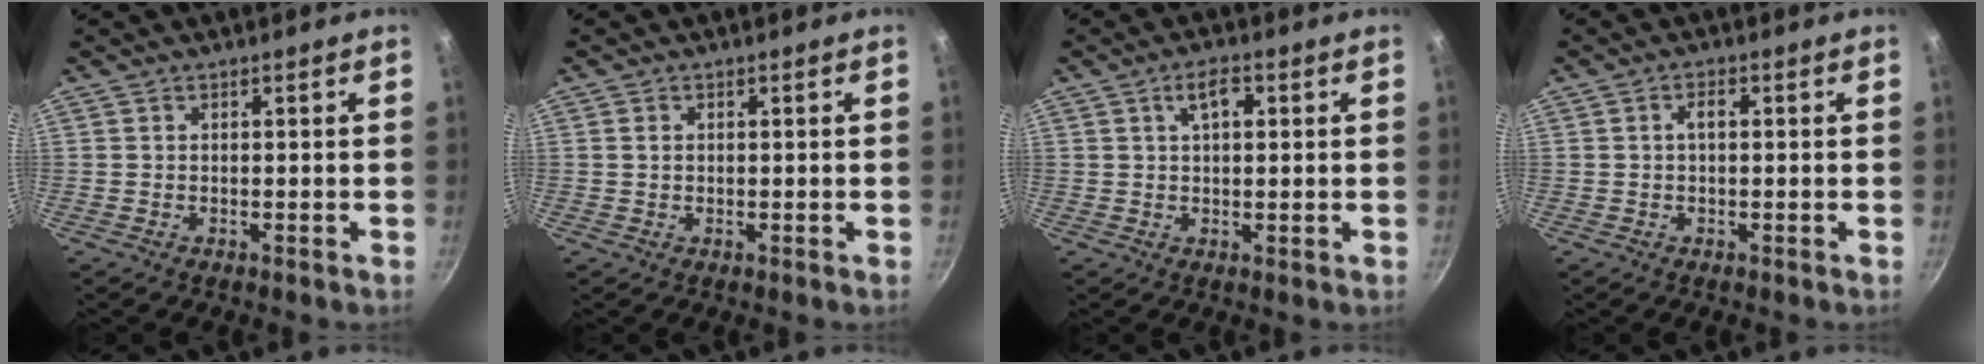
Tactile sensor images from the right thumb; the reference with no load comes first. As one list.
[{"total": 1.0, "force": [0.2, 0.8, 0.5], "torque": [-0.009, 0.004, 0.004]}, {"total": 4.6, "force": [1.5, 2.1, 3.8], "torque": [-0.056, 0.003, 0.021]}, {"total": 1.9, "force": [0.1, 1.0, 1.6], "torque": [-0.030, 0.008, 0.002]}]